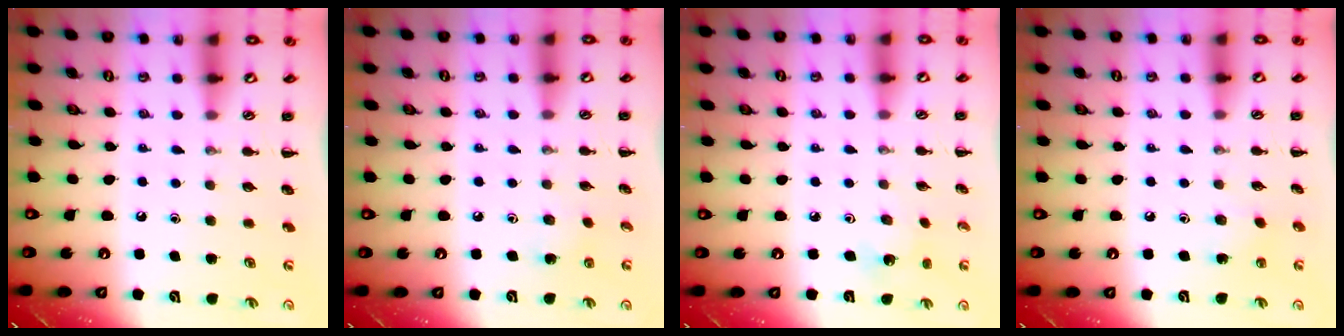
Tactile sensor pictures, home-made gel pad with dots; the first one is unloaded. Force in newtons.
{"total": 3.7, "press": 3.5, "slide": 1.3}
{"total": 1.9, "press": 1.8, "slide": 0.6}
{"total": 3.6, "press": 3.4, "slide": 1.1}